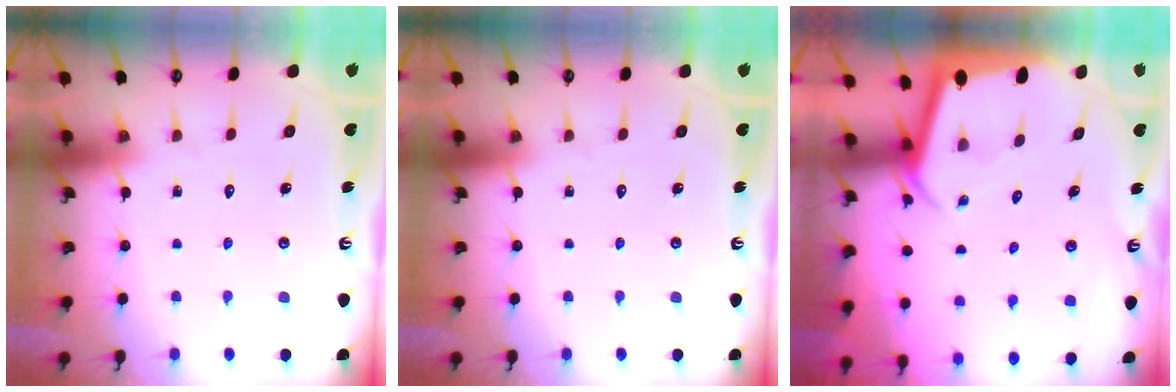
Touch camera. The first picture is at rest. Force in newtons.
{"total": 0.0}
{"total": 2.4, "press": 2.4, "slide": 0.2}